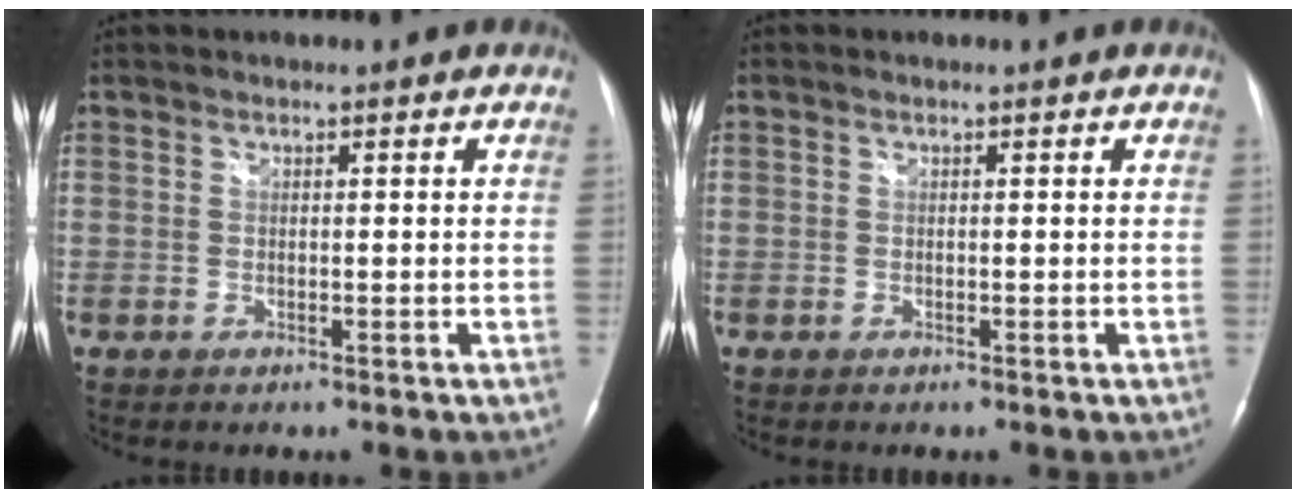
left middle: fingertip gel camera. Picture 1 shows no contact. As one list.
[{"total": 0.0}]